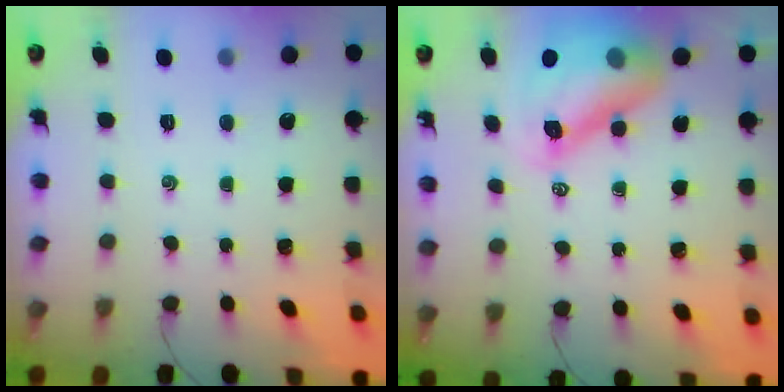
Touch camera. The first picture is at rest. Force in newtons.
{"total": 13.9, "press": 13.2, "slide": 4.5}